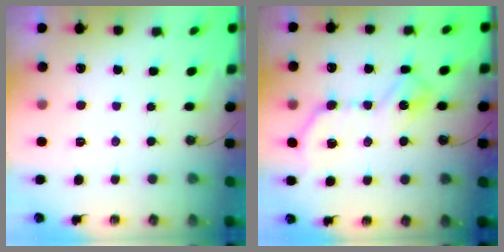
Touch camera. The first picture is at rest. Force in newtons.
{"total": 11.9, "press": 11.8, "slide": 0.2}